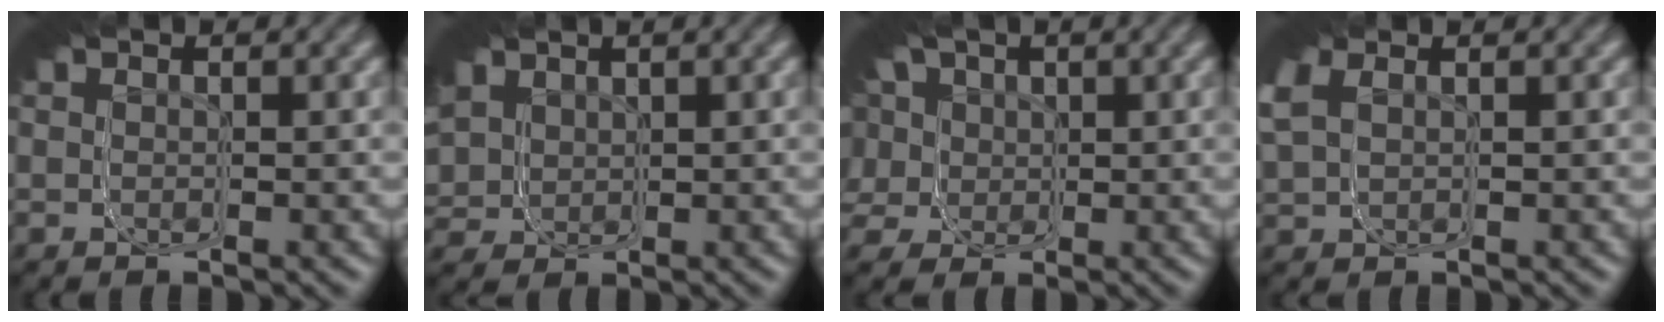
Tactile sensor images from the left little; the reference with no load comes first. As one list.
[{"total": 6.6, "force": [0.5, 5.5, 3.7], "torque": [-0.071, -0.006, 0.006]}, {"total": 10.0, "force": [0.0, 8.1, 5.9], "torque": [-0.096, -0.004, -0.013]}, {"total": 3.8, "force": [1.0, 3.0, 2.0], "torque": [-0.055, 0.009, 0.008]}]